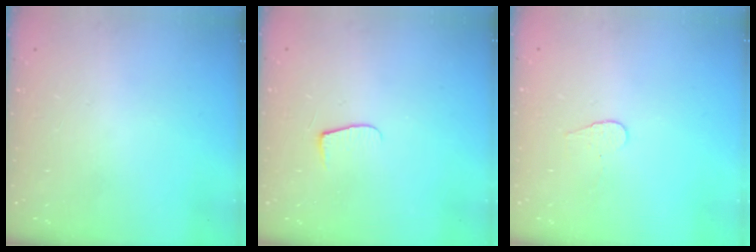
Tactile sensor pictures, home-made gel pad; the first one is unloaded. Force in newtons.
{"total": 4.3, "press": 4.2, "slide": 0.5}
{"total": 3.6, "press": 3.6, "slide": 0.3}